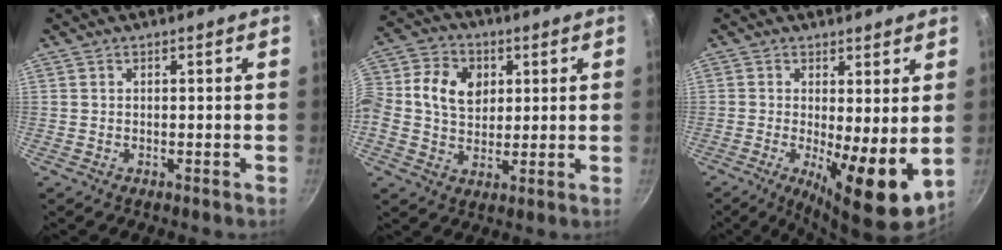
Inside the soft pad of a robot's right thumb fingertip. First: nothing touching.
{"total": 14.4, "force": [2.6, 11.3, 8.6], "torque": [-0.167, 0.020, 0.033]}
{"total": 10.7, "force": [-0.6, 3.2, 10.2], "torque": [-0.148, -0.022, -0.004]}